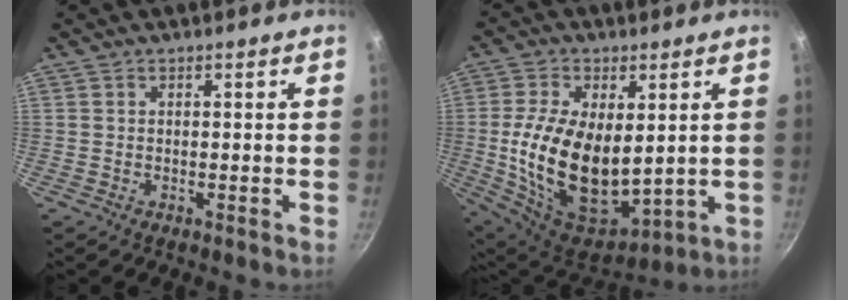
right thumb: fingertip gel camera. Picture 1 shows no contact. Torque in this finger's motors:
{"motor_torque": [1.10, 3.69, 1.78, -0.33, 0.30]}